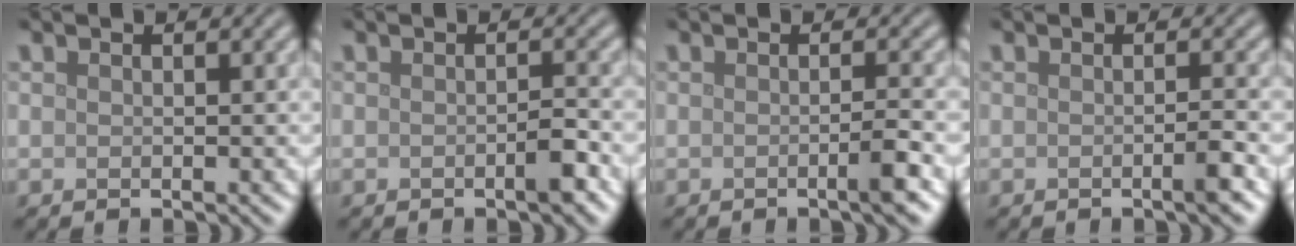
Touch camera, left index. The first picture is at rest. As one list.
[{"total": 1.4, "force": [-0.6, 0.3, 1.3], "torque": [-0.020, 0.000, -0.010]}, {"total": 2.0, "force": [-0.6, 0.3, 1.9], "torque": [-0.027, -0.001, -0.014]}, {"total": 1.6, "force": [-0.5, 0.2, 1.5], "torque": [-0.021, -0.001, -0.013]}]